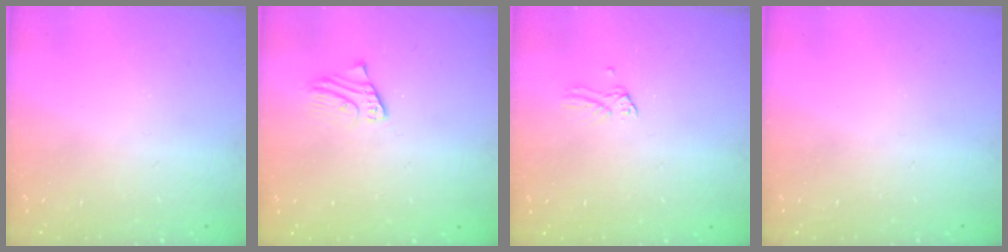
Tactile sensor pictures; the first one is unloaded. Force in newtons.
{"total": 1.9, "press": 1.9, "slide": 0.1}
{"total": 0.0}
{"total": 0.0}